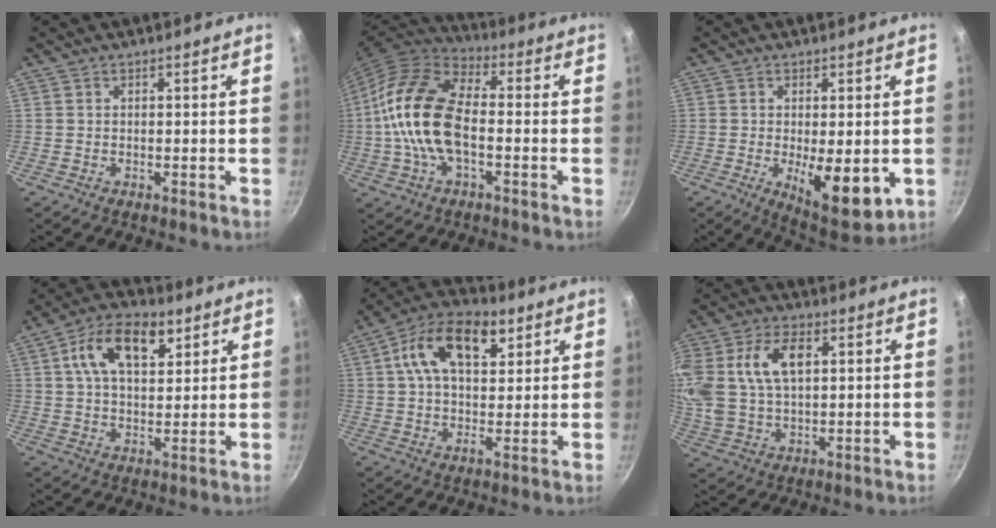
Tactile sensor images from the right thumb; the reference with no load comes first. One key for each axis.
{"total": 16.9, "fx": -1.6, "fy": 8.9, "fz": 14.2, "tx": -0.288, "ty": 0.032, "tz": -0.037}
{"total": 11.2, "fx": -2.4, "fy": 4.3, "fz": 10.0, "tx": -0.137, "ty": -0.023, "tz": -0.023}
{"total": 12.9, "fx": 5.2, "fy": 7.1, "fz": 9.4, "tx": -0.147, "ty": 0.001, "tz": 0.087}
{"total": 15.2, "fx": 5.6, "fy": 8.4, "fz": 11.4, "tx": -0.177, "ty": 0.009, "tz": 0.090}
{"total": 17.3, "fx": 4.1, "fy": 10.6, "fz": 13.0, "tx": -0.289, "ty": 0.009, "tz": 0.079}